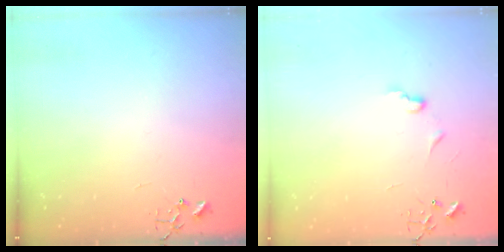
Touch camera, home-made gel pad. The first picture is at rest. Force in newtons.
{"total": 5.7, "press": 5.6, "slide": 0.8}